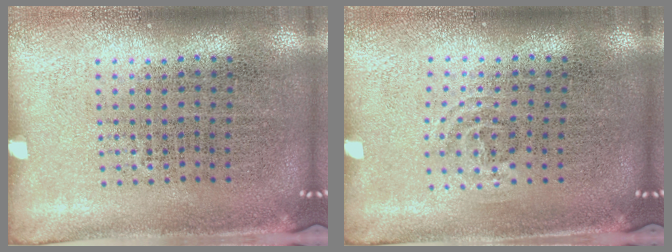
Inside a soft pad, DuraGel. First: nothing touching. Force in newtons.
{"total": 0.9, "press": 0.6, "slide": 0.6}